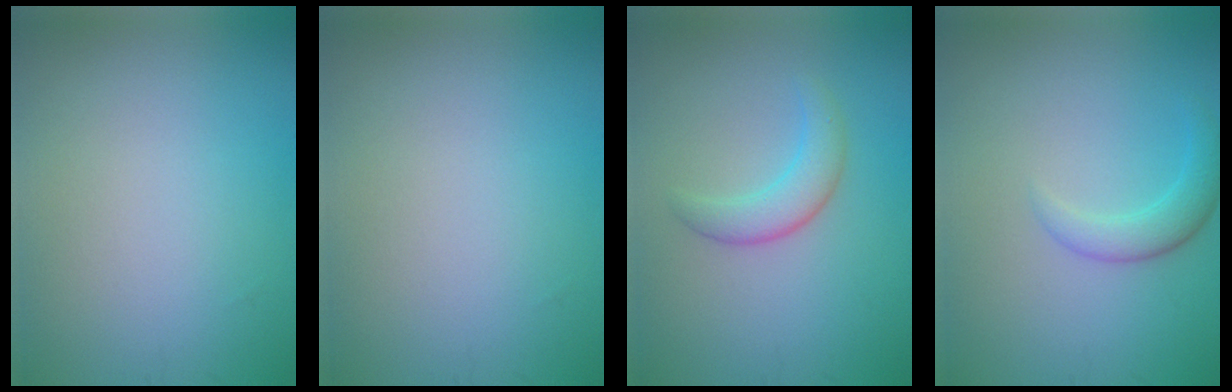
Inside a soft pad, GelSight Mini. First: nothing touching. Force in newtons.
{"total": 0.0}
{"total": 2.7, "press": 2.7, "slide": 0.1}
{"total": 2.4, "press": 2.4, "slide": 0.1}